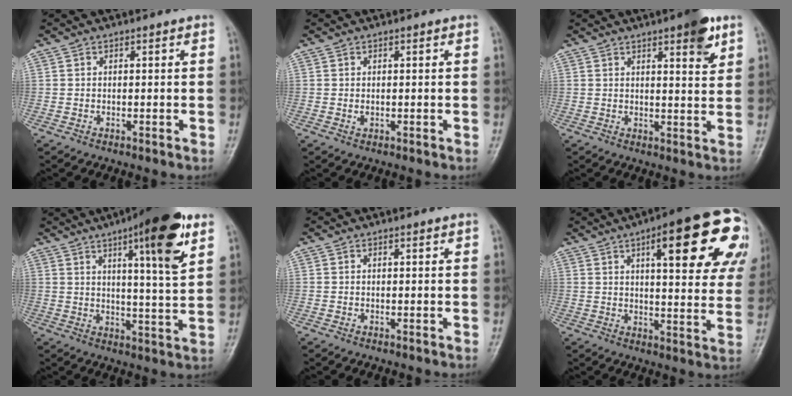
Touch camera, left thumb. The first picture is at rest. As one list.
[{"total": 1.0, "force": [0.1, 0.6, 0.7], "torque": [-0.009, 0.000, 0.003]}, {"total": 6.9, "force": [3.9, 1.9, 5.3], "torque": [-0.060, -0.019, 0.048]}, {"total": 15.1, "force": [7.8, 2.8, 12.7], "torque": [-0.169, -0.036, 0.109]}, {"total": 0.6, "force": [0.3, 0.2, 0.5], "torque": [-0.006, 0.000, 0.004]}, {"total": 23.3, "force": [9.7, 6.8, 20.0], "torque": [-0.236, -0.010, 0.125]}]